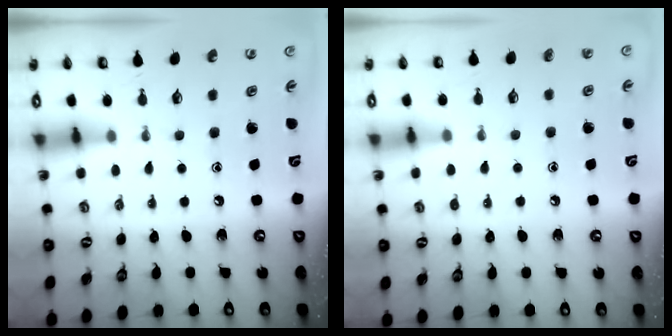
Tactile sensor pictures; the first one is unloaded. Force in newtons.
{"total": 4.8, "press": 4.7, "slide": 0.2}